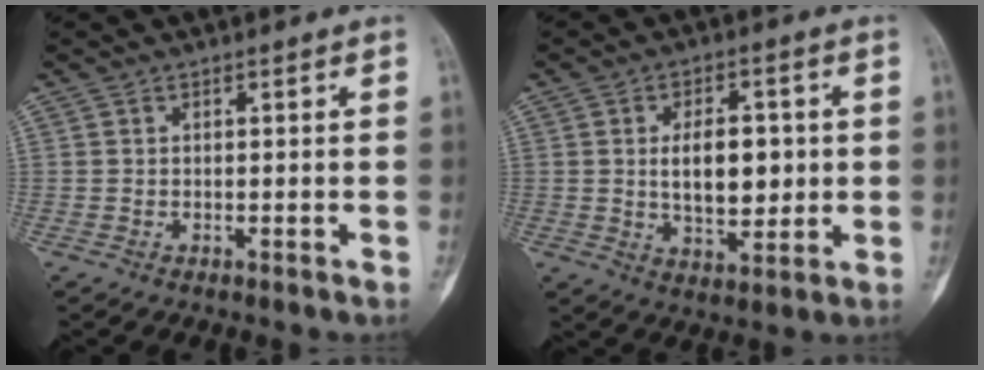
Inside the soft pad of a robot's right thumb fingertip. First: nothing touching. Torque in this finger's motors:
{"motor_torque": [0.07, 1.20, 0.21, -0.17, 0.29]}